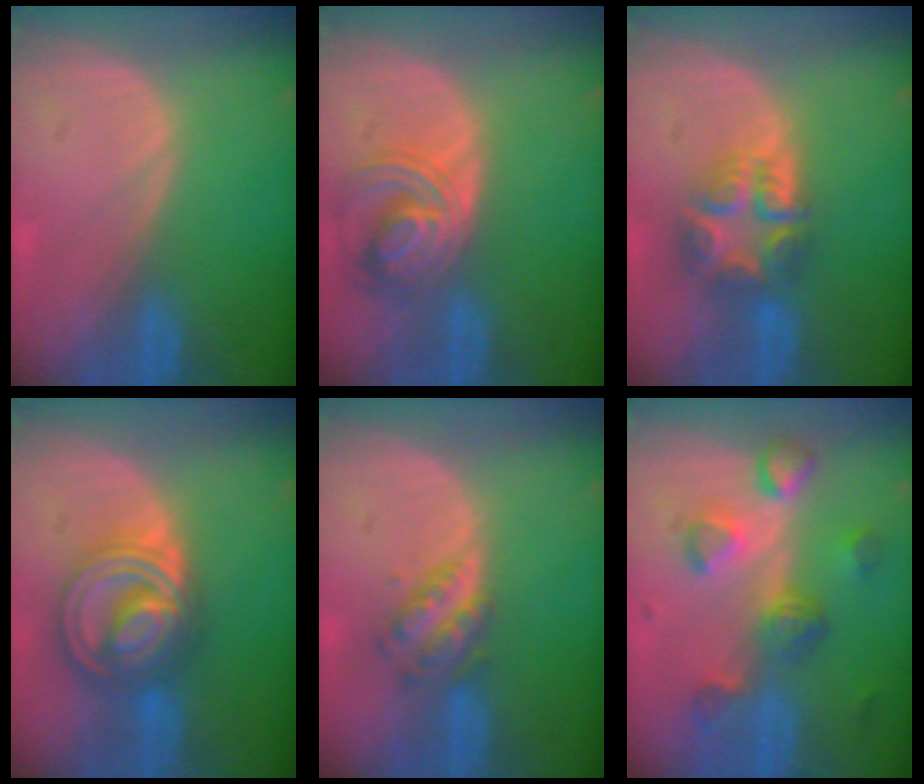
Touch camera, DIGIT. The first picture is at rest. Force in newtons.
{"total": 7.1, "press": 6.9, "slide": 1.8}
{"total": 7.7, "press": 6.7, "slide": 3.7}
{"total": 9.2, "press": 9.2, "slide": 0.7}
{"total": 4.6, "press": 4.6, "slide": 0.5}
{"total": 8.0, "press": 7.3, "slide": 3.1}